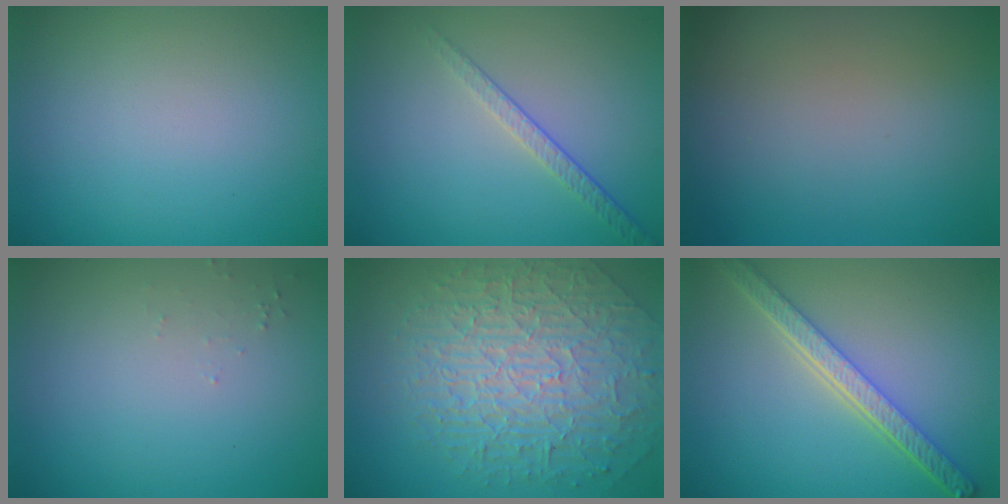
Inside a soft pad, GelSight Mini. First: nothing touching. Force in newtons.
{"total": 1.9, "press": 1.4, "slide": 1.3}
{"total": 0.0}
{"total": 0.6, "press": 0.6, "slide": 0.2}
{"total": 9.9, "press": 6.5, "slide": 7.5}
{"total": 5.3, "press": 4.1, "slide": 3.3}